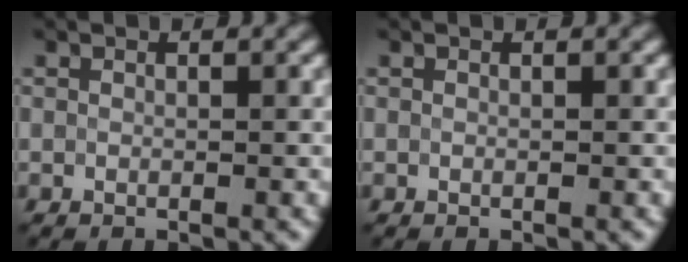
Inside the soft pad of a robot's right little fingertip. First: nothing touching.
{"total": 0.0}